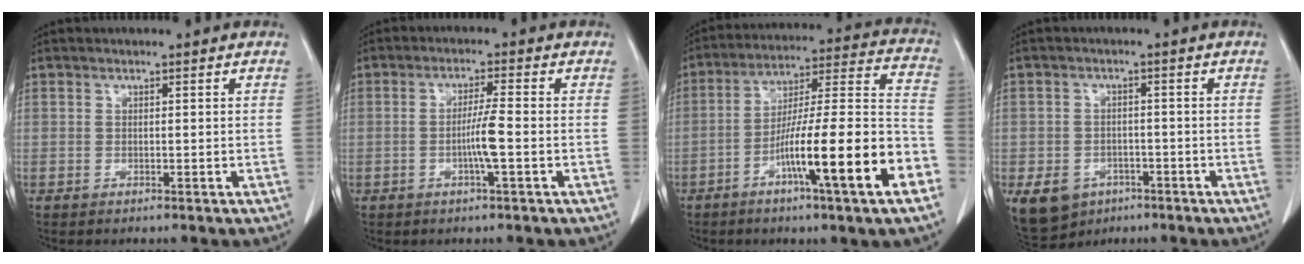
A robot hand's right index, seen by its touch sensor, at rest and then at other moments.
{"total": 4.3, "force": [-1.1, -0.4, 4.2], "torque": [-0.080, -0.003, -0.022]}
{"total": 19.8, "force": [-8.3, 0.3, 18.0], "torque": [-0.254, 0.002, -0.134]}
{"total": 10.3, "force": [-5.3, 8.1, 3.6], "torque": [-0.090, 0.003, -0.073]}